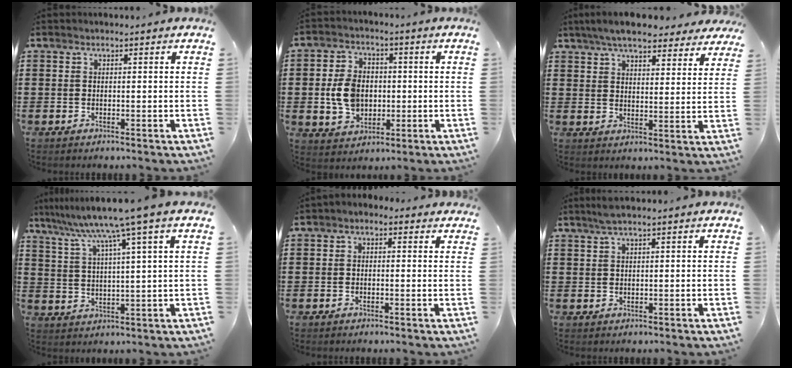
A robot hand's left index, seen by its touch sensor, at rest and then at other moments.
{"total": 7.5, "force": [-0.3, 5.5, 5.0], "torque": [-0.113, 0.006, -0.010]}
{"total": 6.9, "force": [6.3, 1.2, 2.7], "torque": [-0.066, -0.014, 0.115]}
{"total": 8.1, "force": [5.9, -0.9, 5.4], "torque": [-0.126, -0.033, 0.094]}
{"total": 1.1, "force": [-0.6, 0.7, 0.6], "torque": [-0.013, 0.004, -0.013]}
{"total": 1.9, "force": [1.2, 0.0, 1.5], "torque": [-0.031, 0.000, 0.022]}